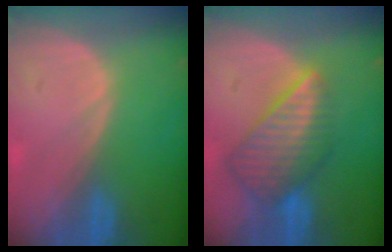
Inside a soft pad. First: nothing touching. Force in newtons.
{"total": 8.8, "press": 7.7, "slide": 4.4}